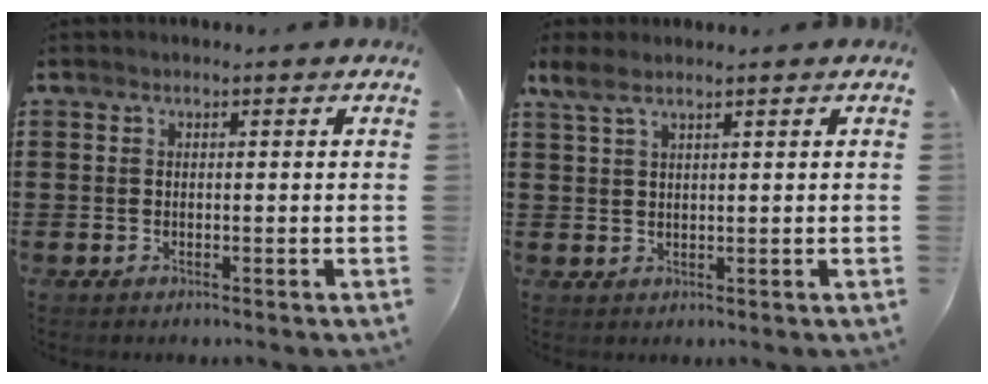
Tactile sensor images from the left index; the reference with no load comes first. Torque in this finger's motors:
{"motor_torque": [2.14, 0.00, 0.22, 0.05]}